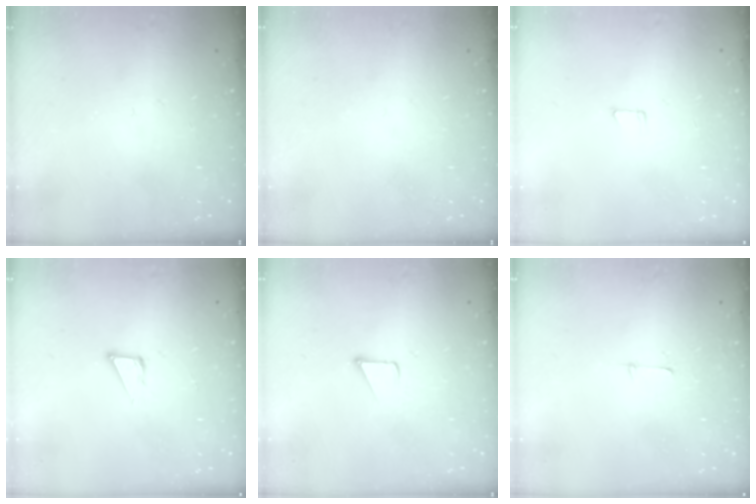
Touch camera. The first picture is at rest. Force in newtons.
{"total": 0.0}
{"total": 4.3, "press": 4.3, "slide": 0.4}
{"total": 5.8, "press": 5.8, "slide": 0.2}
{"total": 1.5, "press": 1.5, "slide": 0.1}
{"total": 3.7, "press": 3.7, "slide": 0.3}